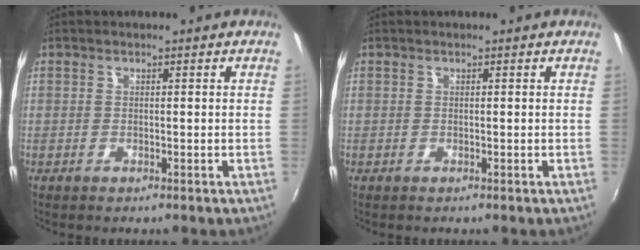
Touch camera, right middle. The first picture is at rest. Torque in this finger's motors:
{"motor_torque": [0.00, 0.00, 0.00, 0.00]}